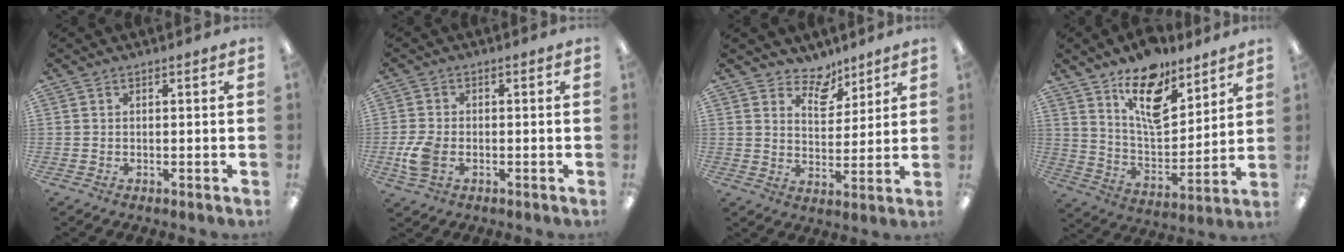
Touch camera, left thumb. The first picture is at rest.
{"total": 6.3, "force": [-1.7, 4.1, 4.4], "torque": [-0.095, -0.002, -0.035]}
{"total": 7.4, "force": [6.0, 3.9, 1.7], "torque": [-0.019, -0.041, 0.108]}
{"total": 15.5, "force": [10.9, 6.8, 8.8], "torque": [-0.137, -0.062, 0.188]}